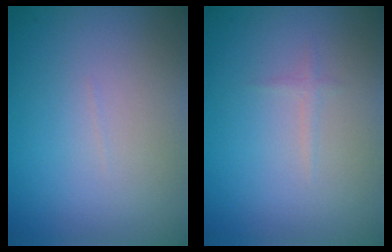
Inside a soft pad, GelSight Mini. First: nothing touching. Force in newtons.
{"total": 0.6, "press": 0.6, "slide": 0.0}